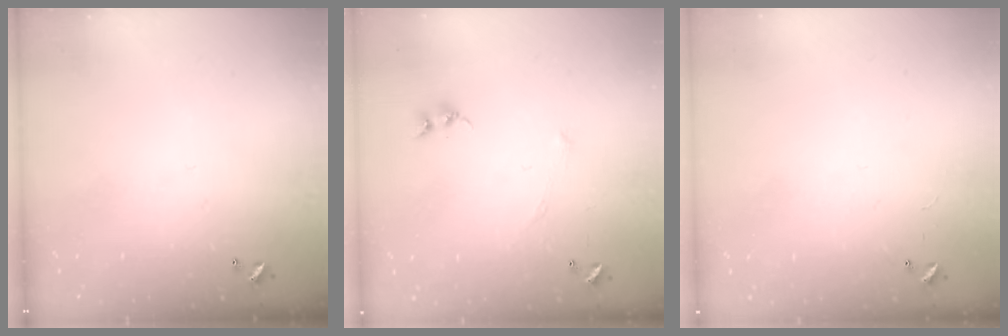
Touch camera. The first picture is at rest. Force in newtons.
{"total": 4.8, "press": 4.7, "slide": 0.6}
{"total": 7.2, "press": 7.2, "slide": 0.5}